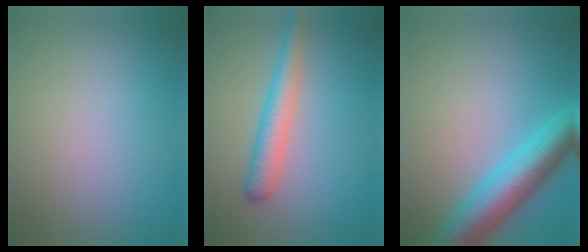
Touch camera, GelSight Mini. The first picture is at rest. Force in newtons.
{"total": 3.6, "press": 3.6, "slide": 0.2}
{"total": 7.5, "press": 7.4, "slide": 0.2}